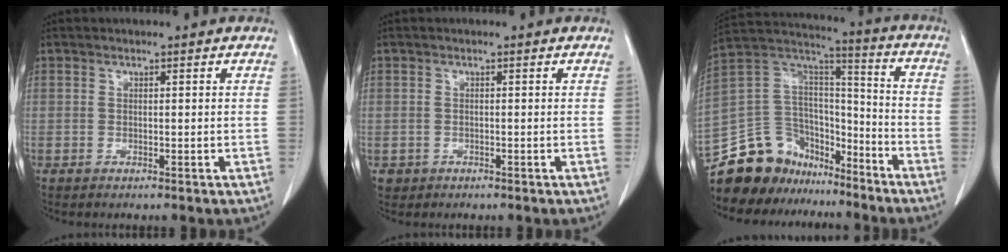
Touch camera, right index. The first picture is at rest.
{"total": 1.3, "force": [-0.2, 1.3, 0.1], "torque": [0.002, 0.004, -0.003]}
{"total": 17.1, "force": [-13.7, 9.7, 3.3], "torque": [-0.069, 0.092, -0.231]}